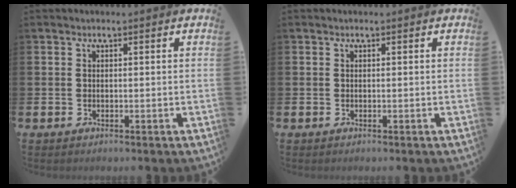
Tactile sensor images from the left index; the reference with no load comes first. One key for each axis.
{"total": 0.0}